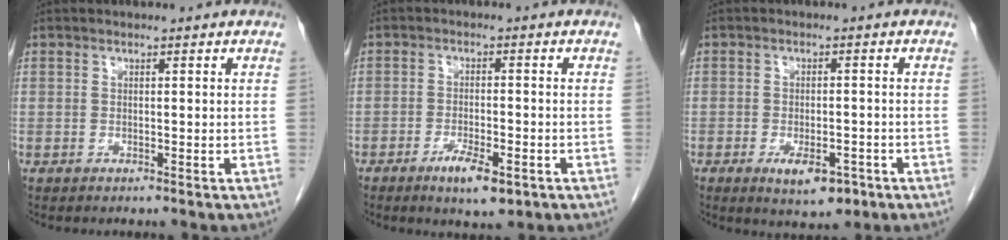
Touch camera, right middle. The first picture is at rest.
{"total": 5.3, "force": [-2.9, 1.5, 4.1], "torque": [-0.072, -0.005, -0.041]}
{"total": 5.6, "force": [-2.9, 2.3, 4.1], "torque": [-0.063, -0.003, -0.035]}